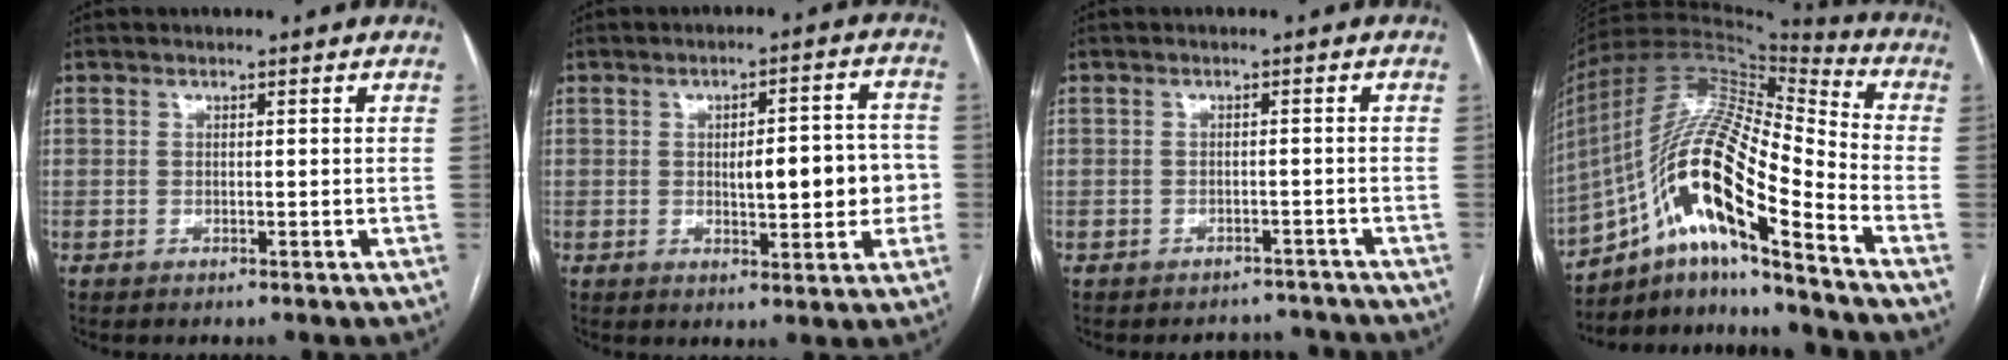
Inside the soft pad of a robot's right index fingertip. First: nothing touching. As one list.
[{"total": 8.7, "force": [-0.8, 2.8, 8.2], "torque": [-0.108, 0.022, -0.002]}, {"total": 4.4, "force": [-4.1, 1.7, -0.6], "torque": [0.013, 0.011, -0.048]}, {"total": 20.6, "force": [-10.6, 3.7, 17.3], "torque": [-0.356, 0.009, -0.188]}]